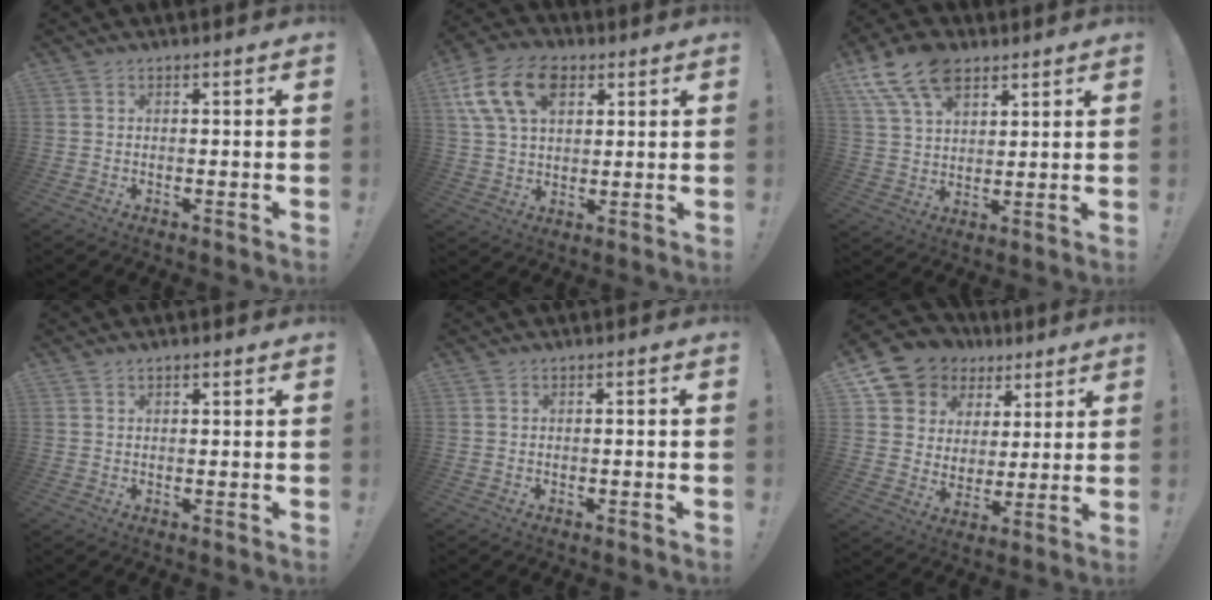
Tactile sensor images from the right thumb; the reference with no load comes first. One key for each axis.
{"total": 15.0, "fx": 6.1, "fy": 9.6, "fz": 9.7, "tx": -0.190, "ty": -0.009, "tz": 0.118}
{"total": 14.0, "fx": 8.2, "fy": 8.4, "fz": 7.6, "tx": -0.148, "ty": -0.033, "tz": 0.155}
{"total": 1.0, "fx": 0.7, "fy": 0.5, "fz": 0.5, "tx": -0.009, "ty": 0.000, "tz": 0.013}
{"total": 0.9, "fx": -0.7, "fy": -0.2, "fz": 0.5, "tx": -0.018, "ty": 0.003, "tz": -0.011}
{"total": 10.6, "fx": 6.2, "fy": 8.4, "fz": 2.1, "tx": -0.049, "ty": -0.046, "tz": 0.132}